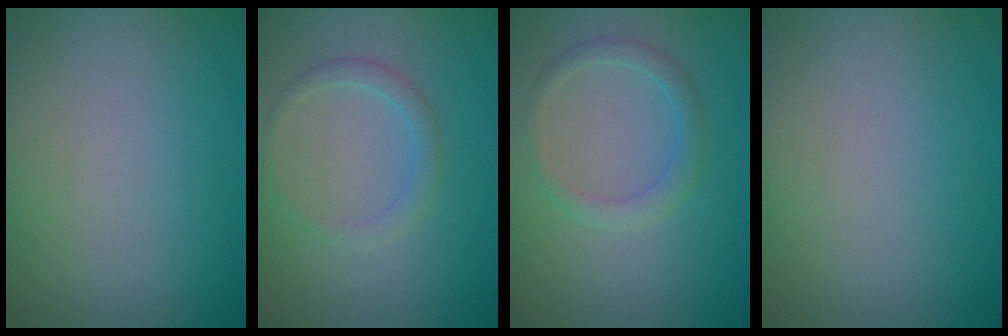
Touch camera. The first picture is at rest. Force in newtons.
{"total": 1.6, "press": 1.6, "slide": 0.1}
{"total": 1.8, "press": 1.8, "slide": 0.1}
{"total": 0.0}